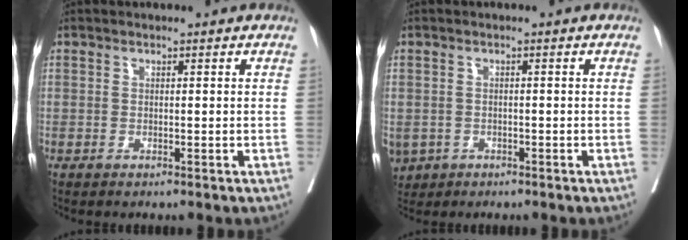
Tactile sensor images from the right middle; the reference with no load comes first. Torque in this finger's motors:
{"motor_torque": [1.42, -0.72, 1.05, 0.21]}